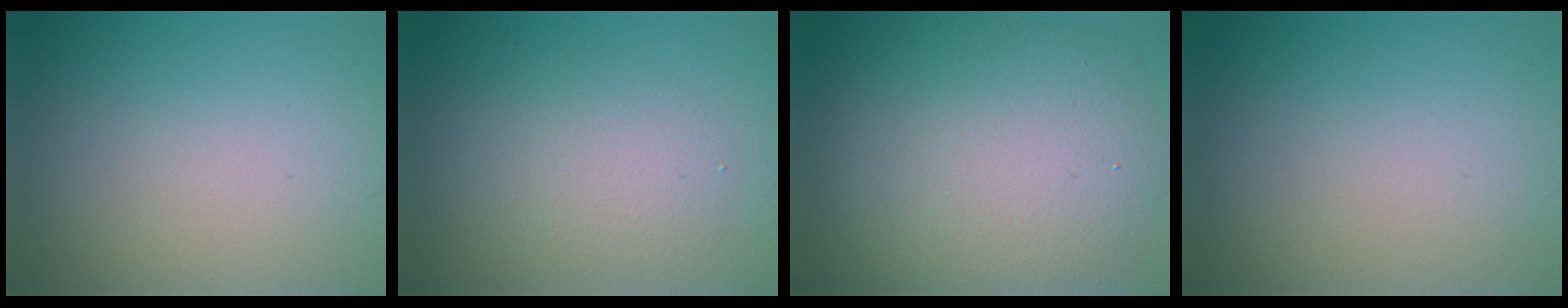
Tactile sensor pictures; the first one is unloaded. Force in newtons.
{"total": 3.1, "press": 3.1, "slide": 0.1}
{"total": 11.8, "press": 11.8, "slide": 0.8}
{"total": 0.0}